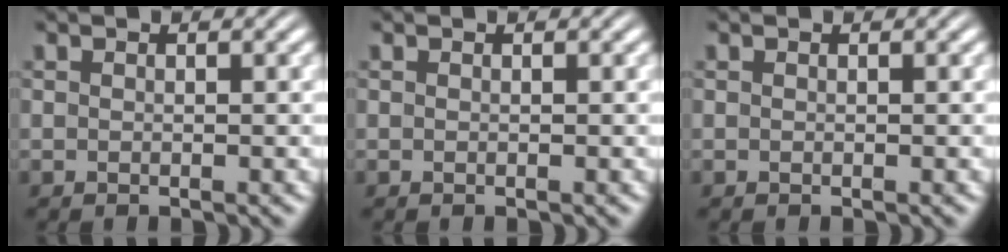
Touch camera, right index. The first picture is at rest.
{"total": 0.0}
{"total": 0.0}